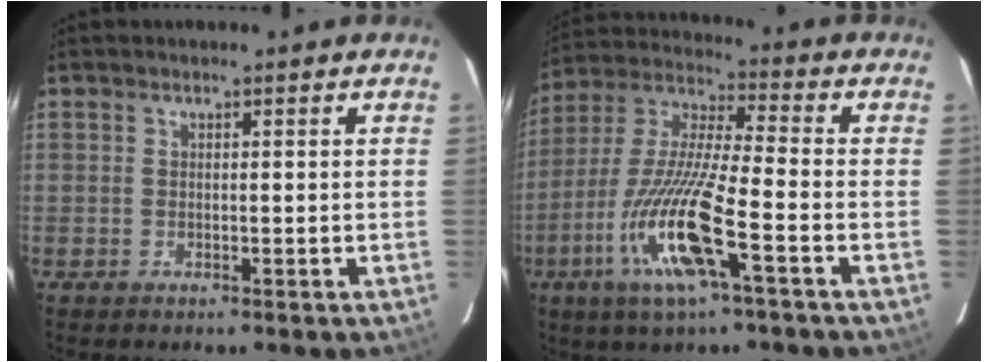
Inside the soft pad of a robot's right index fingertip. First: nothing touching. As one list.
[{"total": 15.6, "force": [-6.1, 1.2, 14.2], "torque": [-0.298, -0.014, -0.118]}]